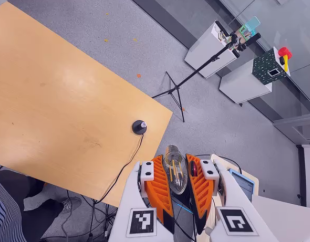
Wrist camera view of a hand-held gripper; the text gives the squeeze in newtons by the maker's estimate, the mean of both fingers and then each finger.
{"total": 21.4, "left": 26.0, "right": 16.8}